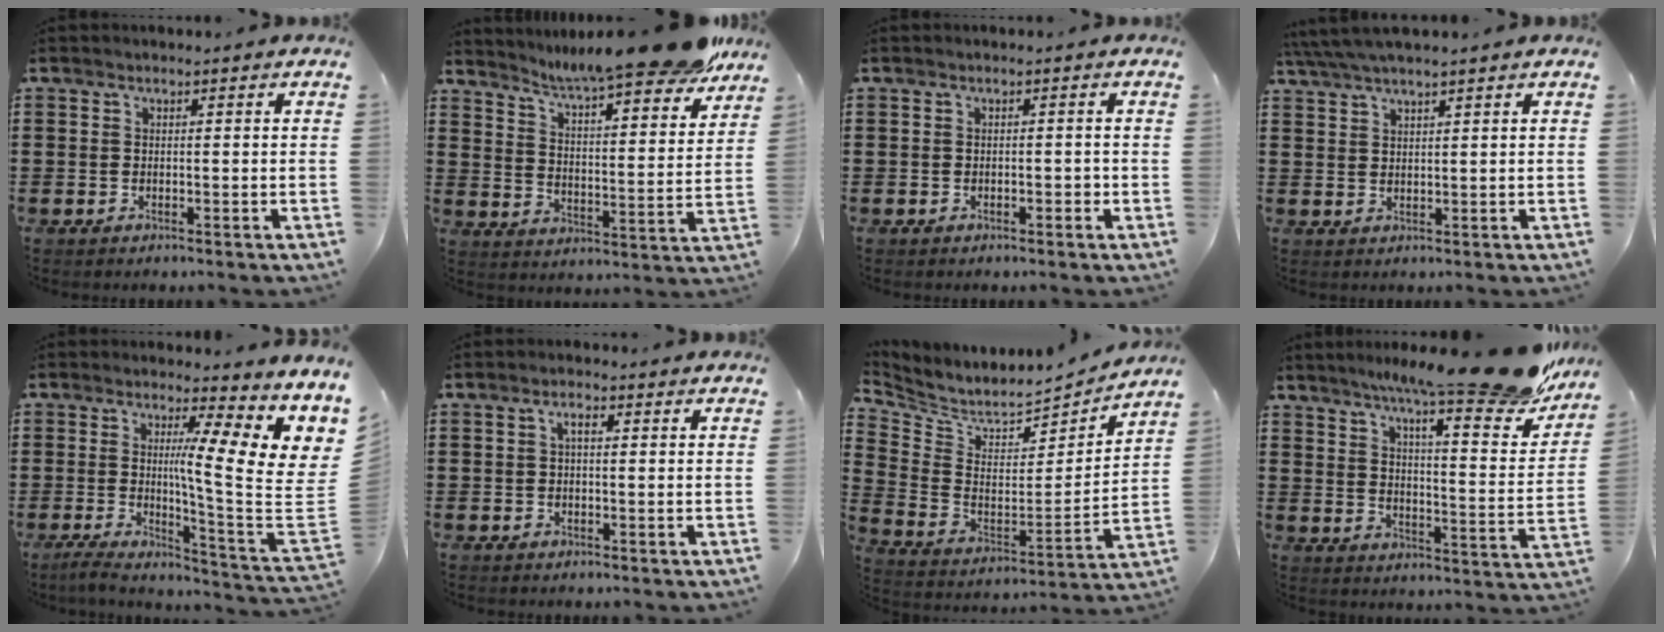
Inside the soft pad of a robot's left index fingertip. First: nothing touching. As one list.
[{"total": 9.9, "force": [8.8, -0.1, 4.5], "torque": [-0.097, -0.054, 0.142]}, {"total": 1.2, "force": [-0.7, 0.5, 0.9], "torque": [-0.018, 0.002, -0.013]}, {"total": 3.2, "force": [2.7, 0.0, 1.7], "torque": [-0.038, -0.001, 0.050]}, {"total": 11.5, "force": [4.5, 2.7, 10.3], "torque": [-0.156, -0.051, 0.070]}, {"total": 1.7, "force": [0.4, 0.7, 1.5], "torque": [-0.031, 0.007, 0.004]}, {"total": 5.5, "force": [5.4, 1.3, 0.7], "torque": [-0.050, -0.055, 0.088]}, {"total": 15.3, "force": [12.3, 0.7, 9.0], "torque": [-0.143, -0.077, 0.191]}]